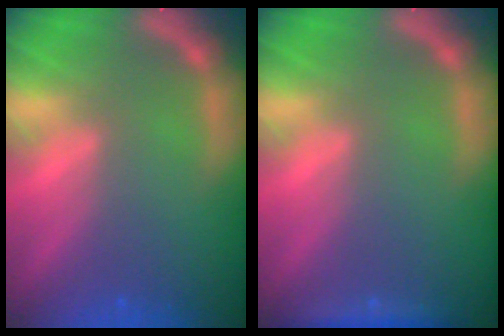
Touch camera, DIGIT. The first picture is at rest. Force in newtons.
{"total": 1.9}